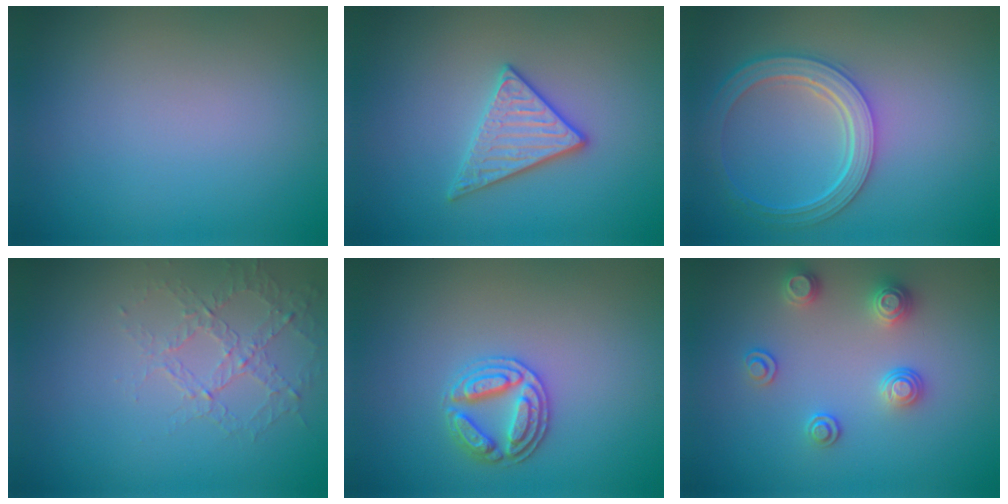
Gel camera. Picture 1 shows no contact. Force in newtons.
{"total": 3.0, "press": 2.9, "slide": 0.6}
{"total": 5.1, "press": 4.0, "slide": 3.1}
{"total": 1.6, "press": 1.1, "slide": 1.2}
{"total": 2.9, "press": 2.9, "slide": 0.5}
{"total": 2.6, "press": 2.6, "slide": 0.5}